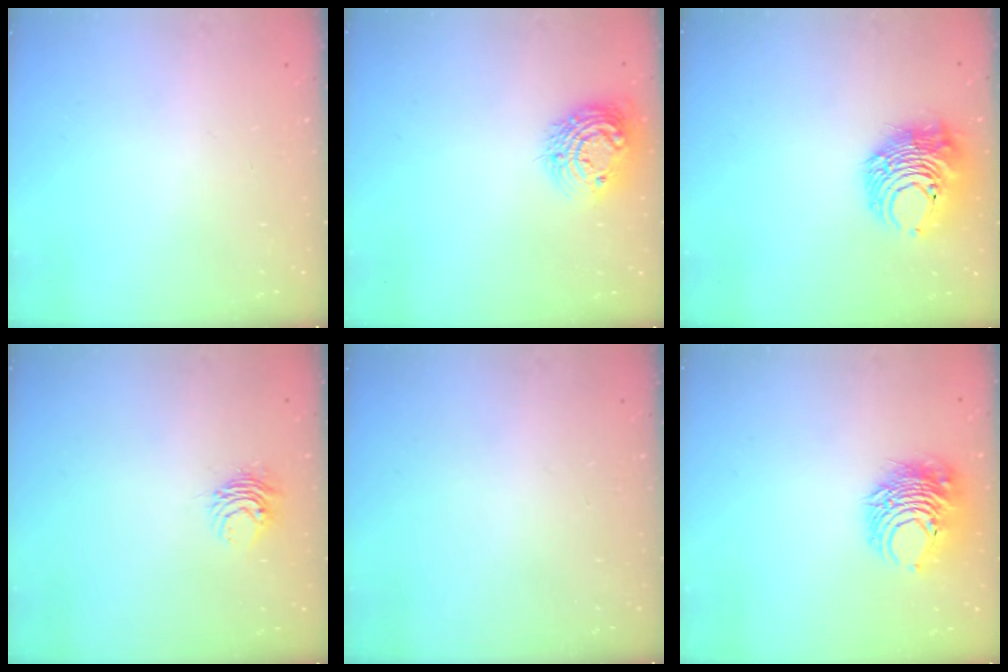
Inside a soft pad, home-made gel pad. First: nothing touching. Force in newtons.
{"total": 12.4, "press": 12.4, "slide": 0.6}
{"total": 11.4, "press": 11.3, "slide": 0.6}
{"total": 5.0, "press": 4.9, "slide": 0.5}
{"total": 0.0}
{"total": 9.3, "press": 9.3, "slide": 0.3}